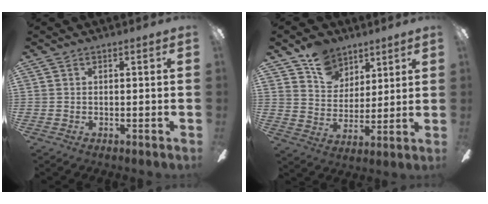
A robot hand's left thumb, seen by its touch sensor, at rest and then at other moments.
{"total": 11.4, "force": [7.8, 7.8, 2.9], "torque": [-0.053, -0.038, 0.150]}